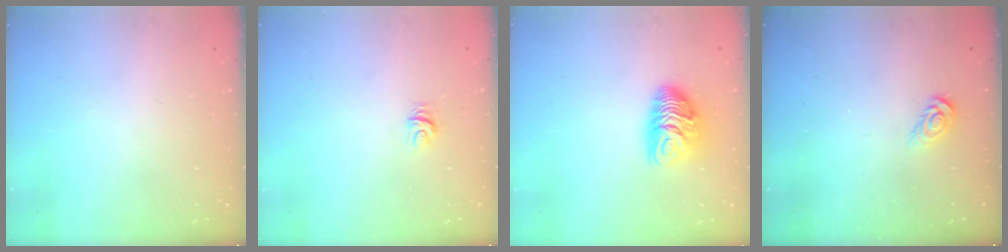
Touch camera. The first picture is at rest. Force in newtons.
{"total": 3.7, "press": 3.7, "slide": 0.4}
{"total": 9.2, "press": 9.2, "slide": 0.3}
{"total": 3.4, "press": 3.4, "slide": 0.3}